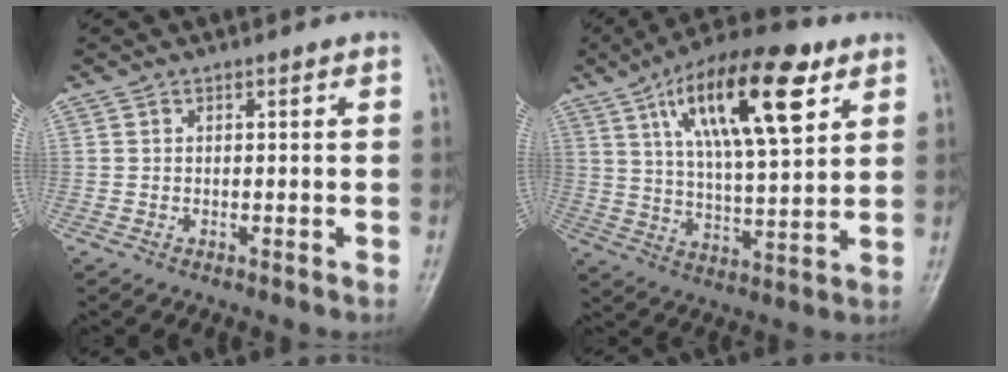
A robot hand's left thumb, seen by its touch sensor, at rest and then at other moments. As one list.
[{"total": 20.2, "force": [9.1, 7.1, 16.6], "torque": [-0.254, -0.021, 0.152]}]